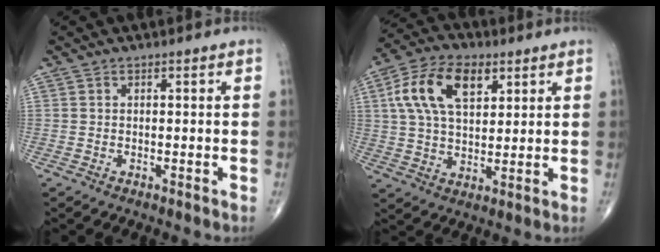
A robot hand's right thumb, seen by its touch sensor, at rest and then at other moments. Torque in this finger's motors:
{"motor_torque": [0.47, 0.49, 0.27, -0.06, 0.32]}